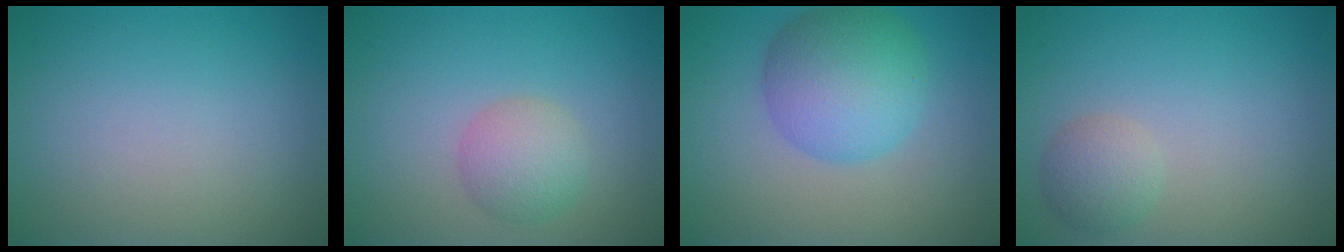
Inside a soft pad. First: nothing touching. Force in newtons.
{"total": 2.9, "press": 2.9, "slide": 0.1}
{"total": 6.8, "press": 6.8, "slide": 0.1}
{"total": 2.2, "press": 2.2, "slide": 0.1}